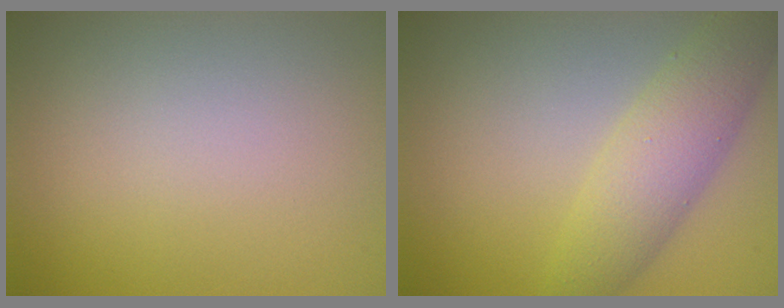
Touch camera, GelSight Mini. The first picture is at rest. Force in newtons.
{"total": 5.0, "press": 5.0, "slide": 0.1}